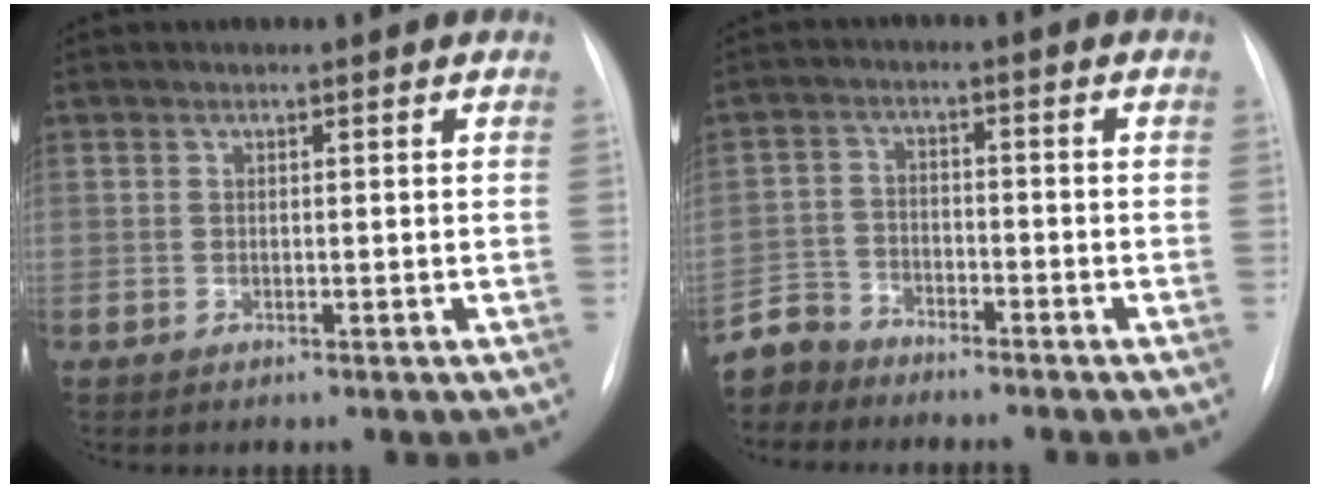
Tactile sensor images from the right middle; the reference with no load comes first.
{"total": 4.9, "force": [-4.5, 1.8, -0.6], "torque": [0.016, -0.003, -0.091]}